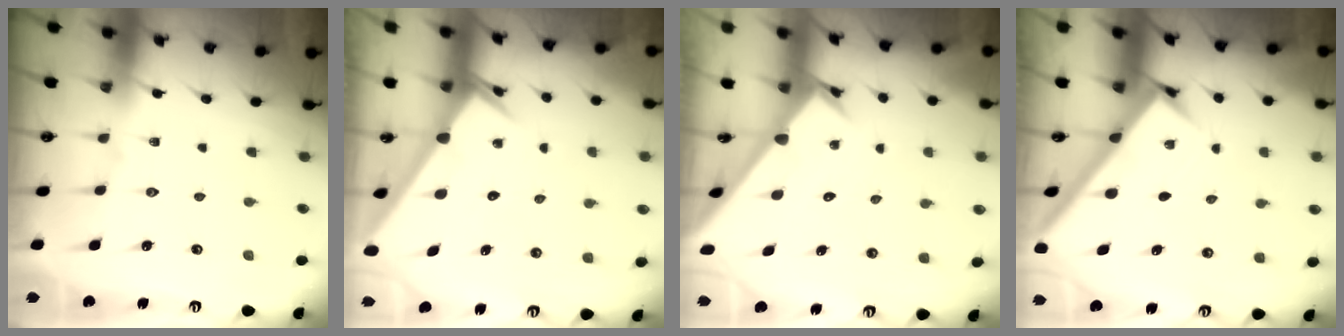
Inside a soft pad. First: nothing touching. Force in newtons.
{"total": 2.7, "press": 2.7, "slide": 0.3}
{"total": 2.2, "press": 2.2, "slide": 0.1}
{"total": 2.5, "press": 2.5, "slide": 0.3}